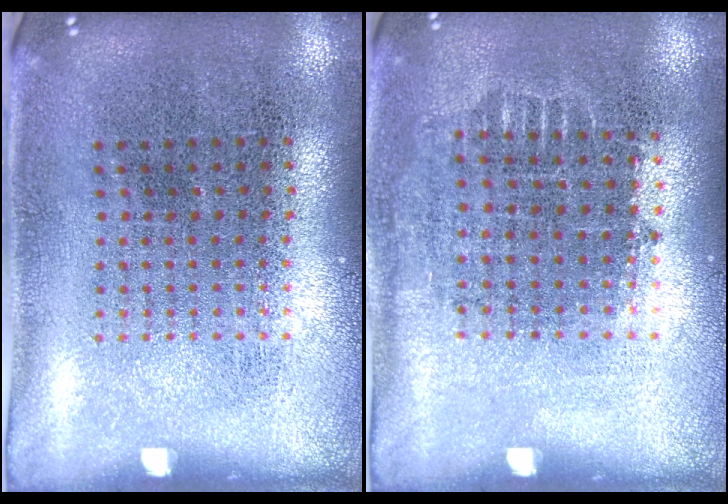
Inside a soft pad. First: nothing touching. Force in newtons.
{"total": 0.7, "press": 0.7, "slide": 0.2}